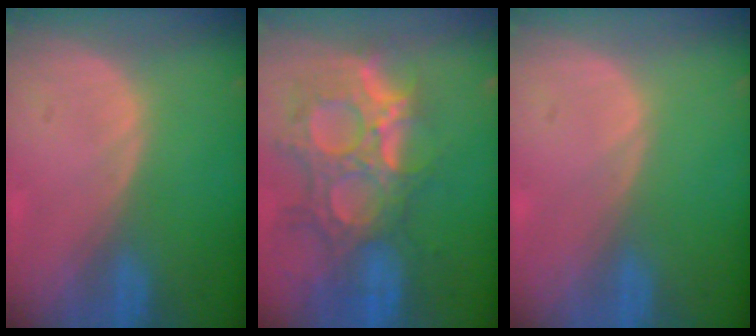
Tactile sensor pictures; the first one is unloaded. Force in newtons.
{"total": 13.1, "press": 11.2, "slide": 6.8}
{"total": 0.0}